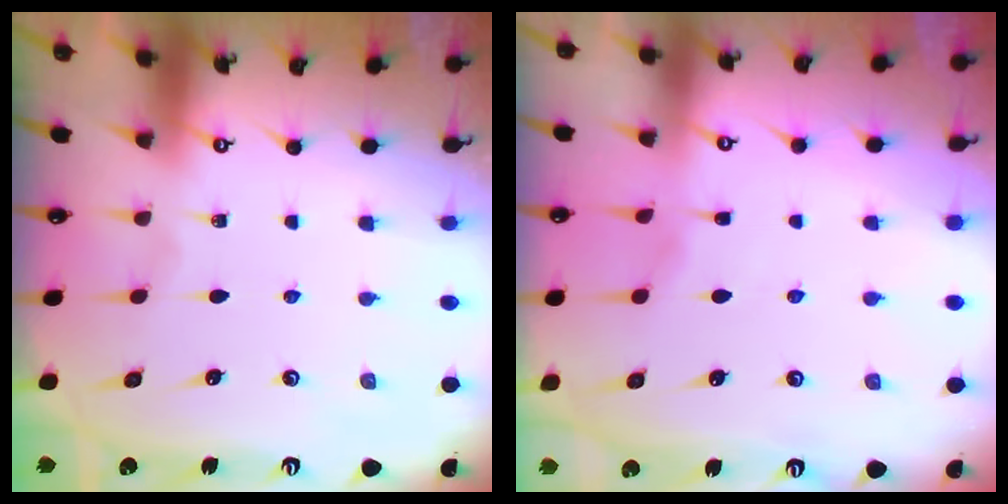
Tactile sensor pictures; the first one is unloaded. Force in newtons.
{"total": 1.5, "press": 1.5, "slide": 0.4}